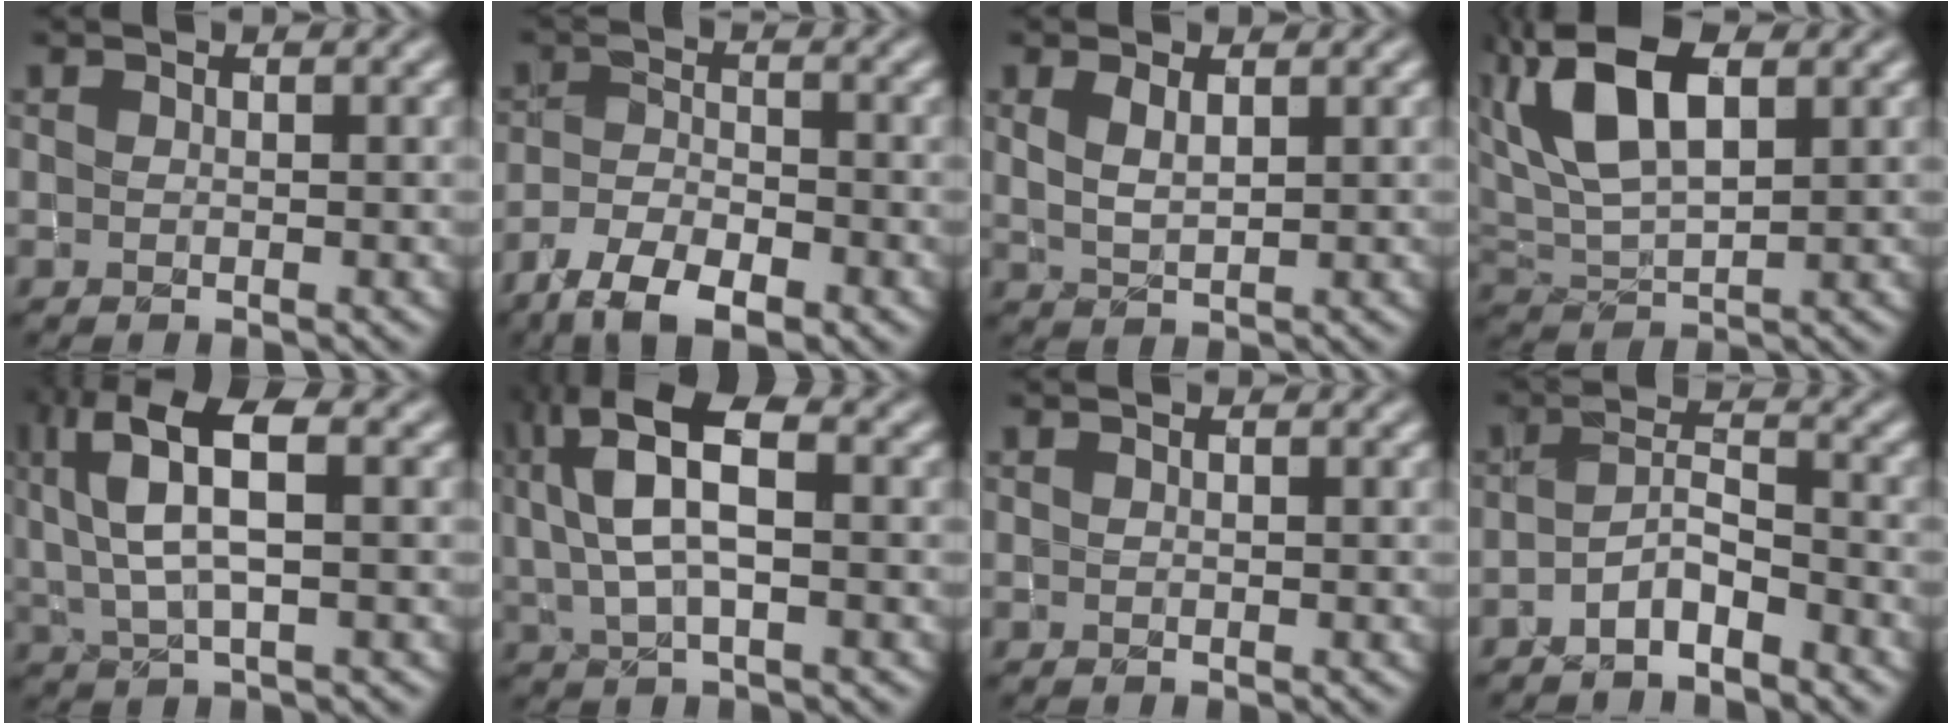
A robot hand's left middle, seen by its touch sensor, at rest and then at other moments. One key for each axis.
{"total": 5.5, "fx": -4.0, "fy": 2.0, "fz": 3.2, "tx": -0.056, "ty": -0.001, "tz": -0.075}
{"total": 1.8, "fx": 1.1, "fy": 0.8, "fz": 1.2, "tx": -0.029, "ty": 0.000, "tz": 0.027}
{"total": 9.8, "fx": 4.2, "fy": 4.9, "fz": 7.4, "tx": -0.158, "ty": 0.029, "tz": 0.073}
{"total": 7.7, "fx": 2.8, "fy": 2.6, "fz": 6.6, "tx": -0.136, "ty": 0.021, "tz": 0.051}
{"total": 8.1, "fx": 2.8, "fy": 3.3, "fz": 6.9, "tx": -0.134, "ty": 0.025, "tz": 0.042}
{"total": 0.0}
{"total": 2.8, "fx": -2.1, "fy": 0.6, "fz": 1.6, "tx": -0.033, "ty": 0.009, "tz": -0.046}